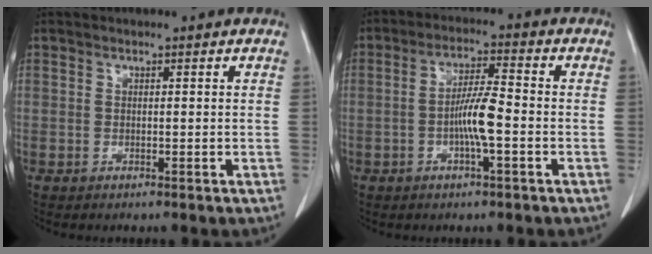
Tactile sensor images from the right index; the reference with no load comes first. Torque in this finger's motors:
{"motor_torque": [0.85, -0.22, 0.23, 0.13]}